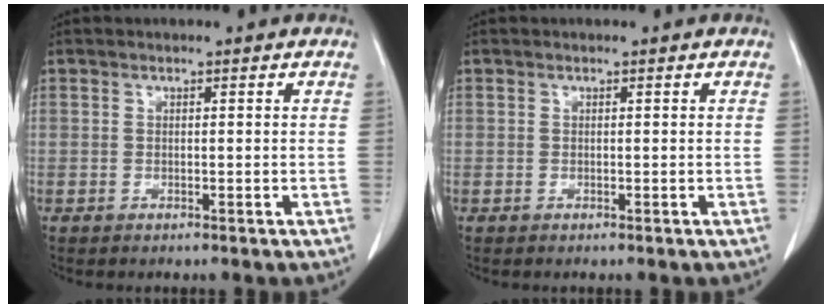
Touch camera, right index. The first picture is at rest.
{"total": 0.0}